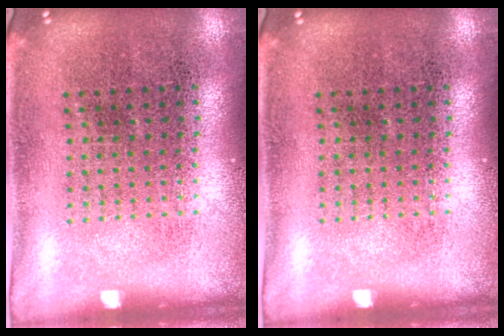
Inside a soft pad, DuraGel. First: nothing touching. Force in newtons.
{"total": 0.0}